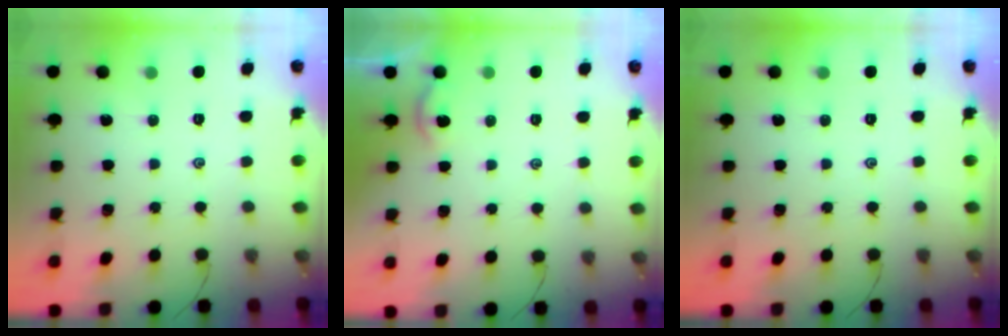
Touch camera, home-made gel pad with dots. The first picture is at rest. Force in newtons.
{"total": 1.2, "press": 1.2, "slide": 0.2}
{"total": 0.0}